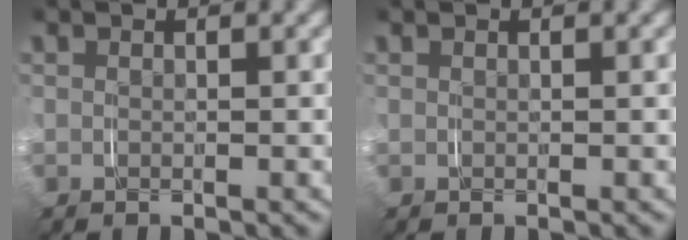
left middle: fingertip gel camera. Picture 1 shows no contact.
{"total": 0.0}